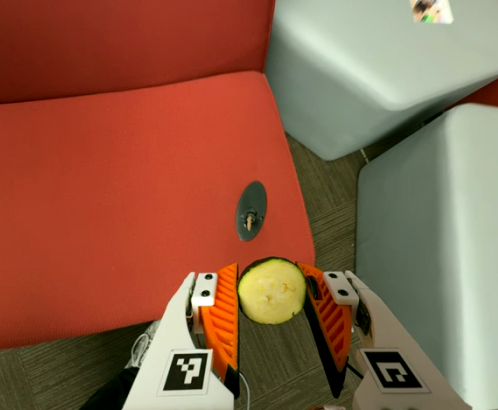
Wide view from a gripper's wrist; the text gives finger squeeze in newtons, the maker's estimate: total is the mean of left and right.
{"total": 8.8, "left": 9.1, "right": 8.4}